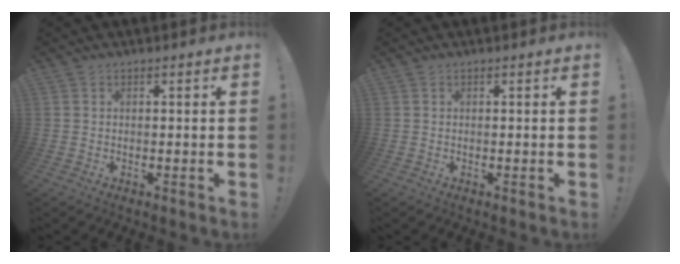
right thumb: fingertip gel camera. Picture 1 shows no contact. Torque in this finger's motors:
{"motor_torque": [-0.15, 0.15, 0.00, 0.00, 0.00]}